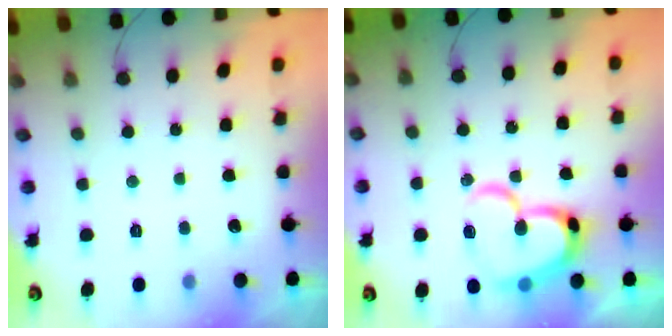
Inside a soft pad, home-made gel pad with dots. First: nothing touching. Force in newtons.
{"total": 18.9, "press": 18.8, "slide": 1.9}